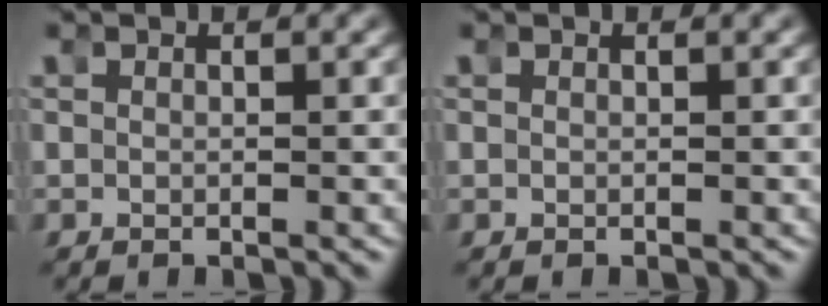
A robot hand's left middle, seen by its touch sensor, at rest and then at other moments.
{"total": 0.0}